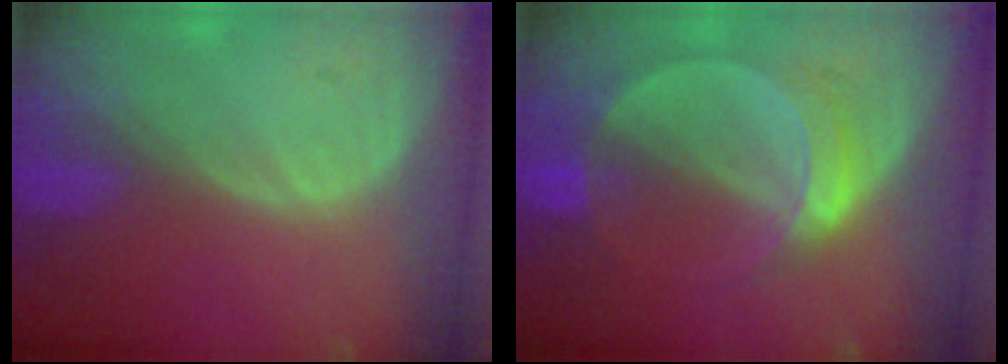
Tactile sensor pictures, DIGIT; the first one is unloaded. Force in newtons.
{"total": 5.8, "press": 5.3, "slide": 2.3}